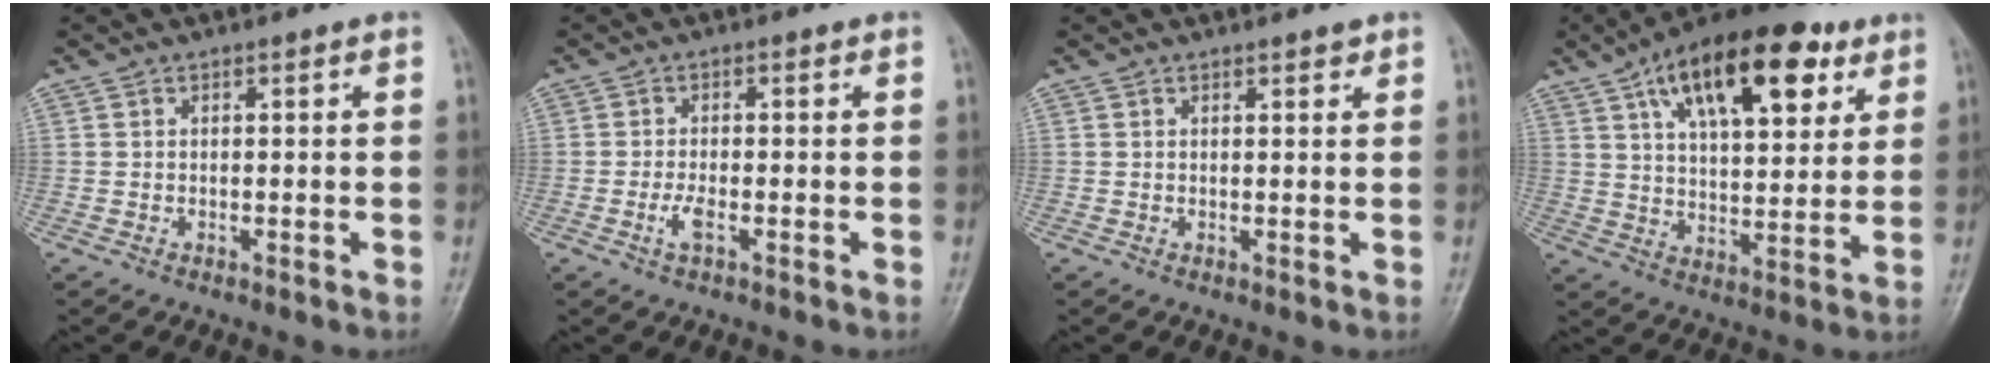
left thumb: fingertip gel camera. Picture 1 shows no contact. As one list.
[{"total": 2.7, "force": [-1.2, 0.9, 2.2], "torque": [-0.051, 0.003, -0.027]}, {"total": 1.2, "force": [0.9, 0.4, 0.6], "torque": [-0.007, -0.005, 0.011]}, {"total": 20.9, "force": [10.2, 9.5, 15.6], "torque": [-0.218, -0.019, 0.165]}]